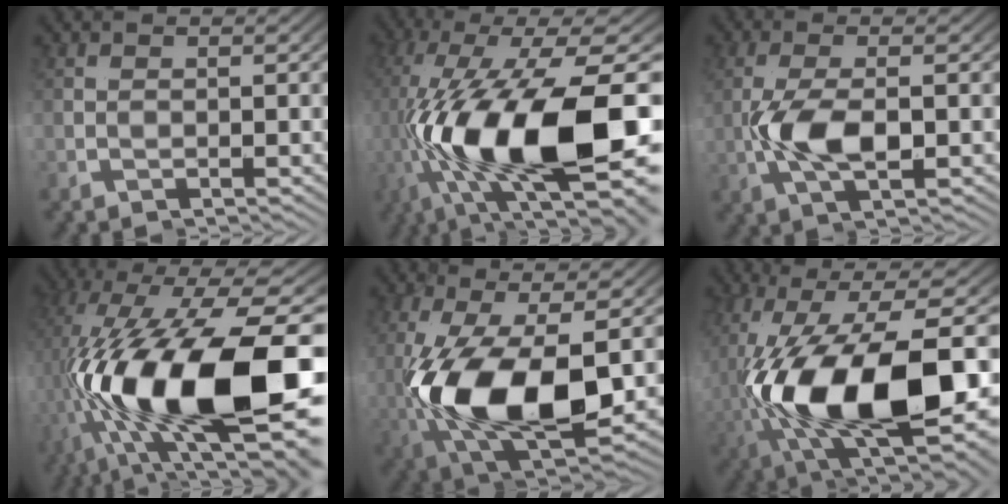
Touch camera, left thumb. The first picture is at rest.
{"total": 17.4, "force": [-2.9, 6.7, 15.8], "torque": [-0.351, -0.023, -0.024]}
{"total": 4.6, "force": [-0.9, 1.6, 4.2], "torque": [-0.106, -0.001, -0.022]}
{"total": 19.1, "force": [-2.6, 7.7, 17.2], "torque": [-0.370, -0.021, -0.021]}
{"total": 13.3, "force": [-2.6, 6.6, 11.2], "torque": [-0.273, -0.041, -0.026]}
{"total": 16.7, "force": [-4.1, 6.7, 14.8], "torque": [-0.331, -0.035, -0.035]}